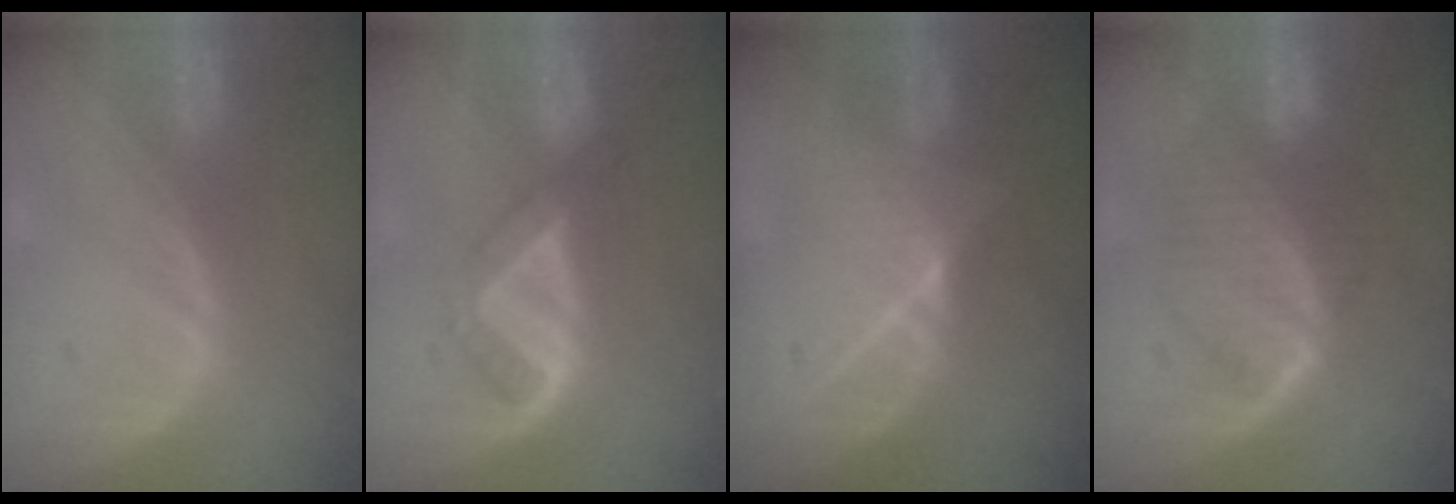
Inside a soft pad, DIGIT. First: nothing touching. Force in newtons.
{"total": 5.2, "press": 4.4, "slide": 2.9}
{"total": 6.6, "press": 6.6, "slide": 0.6}
{"total": 6.8, "press": 6.8, "slide": 0.2}